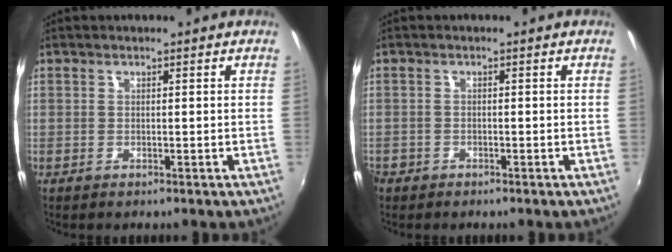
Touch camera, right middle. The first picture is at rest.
{"total": 2.1, "force": [-1.5, 1.5, 0.3], "torque": [-0.014, -0.003, -0.027]}